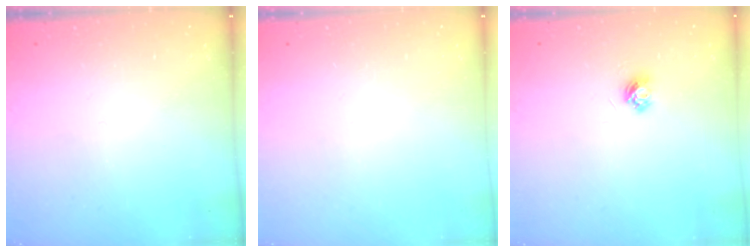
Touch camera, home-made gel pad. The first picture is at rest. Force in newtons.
{"total": 0.0}
{"total": 3.6, "press": 3.5, "slide": 0.4}